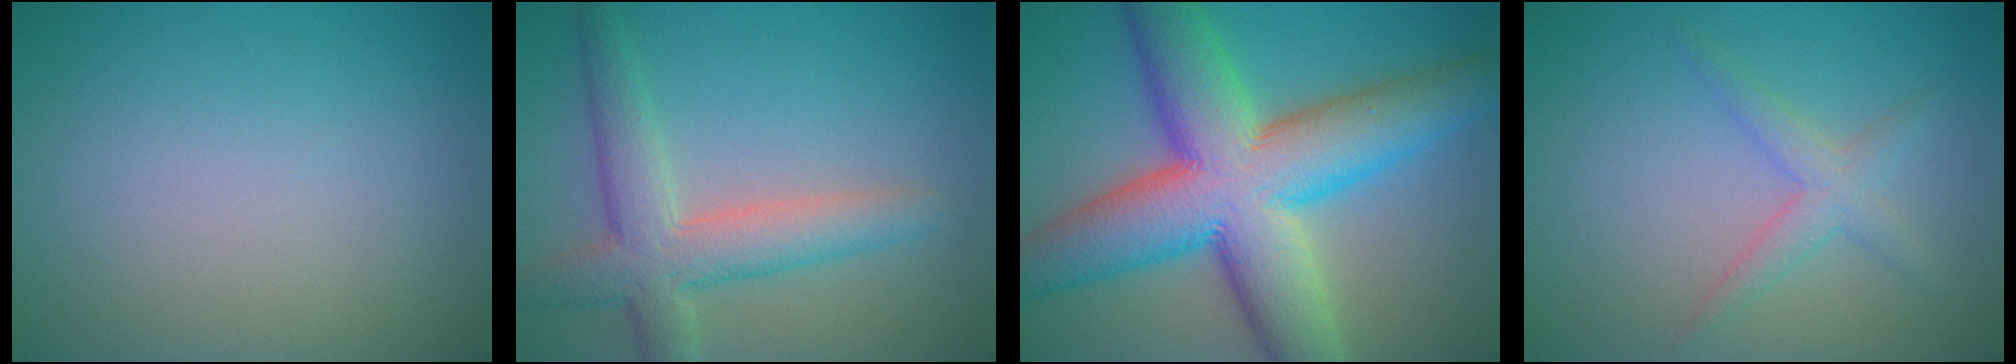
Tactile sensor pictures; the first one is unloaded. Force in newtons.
{"total": 5.5, "press": 5.5, "slide": 0.3}
{"total": 14.3, "press": 14.2, "slide": 0.5}
{"total": 2.3, "press": 2.3, "slide": 0.1}